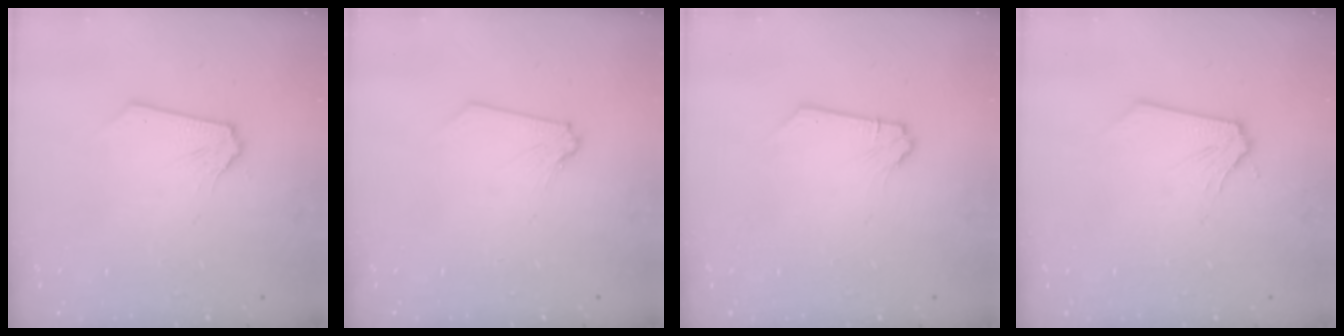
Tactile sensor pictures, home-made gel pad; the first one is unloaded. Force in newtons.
{"total": 0.0}
{"total": 0.0}
{"total": 0.0}